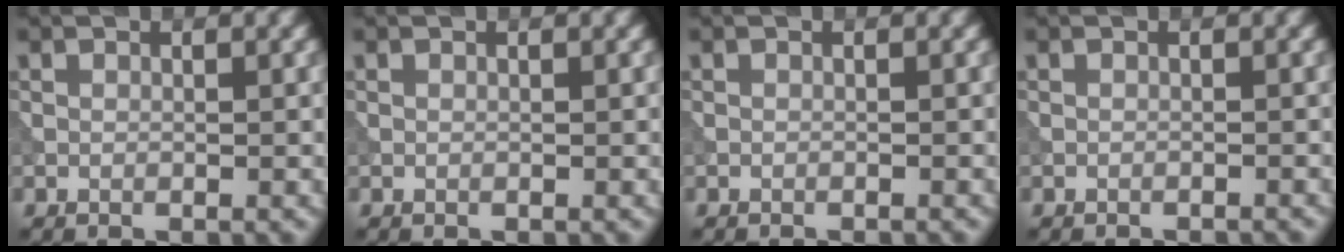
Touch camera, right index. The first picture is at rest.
{"total": 0.0}
{"total": 0.8, "force": [-0.8, 0.1, 0.2], "torque": [0.004, 0.000, -0.012]}
{"total": 1.3, "force": [-1.3, 0.2, 0.4], "torque": [0.006, 0.001, -0.019]}